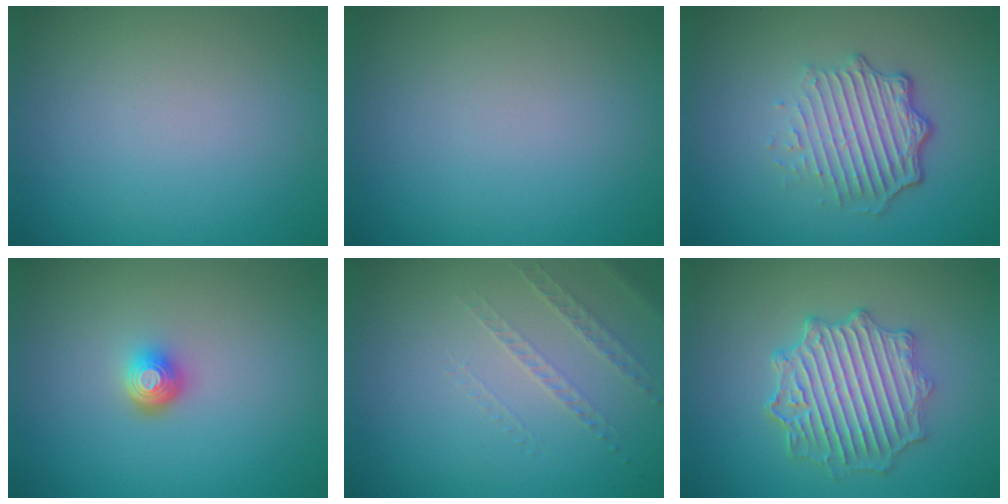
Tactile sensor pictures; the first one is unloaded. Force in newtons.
{"total": 0.0}
{"total": 5.3, "press": 3.6, "slide": 3.9}
{"total": 1.9, "press": 1.4, "slide": 1.3}
{"total": 1.3, "press": 0.9, "slide": 0.9}
{"total": 5.7, "press": 5.0, "slide": 2.8}